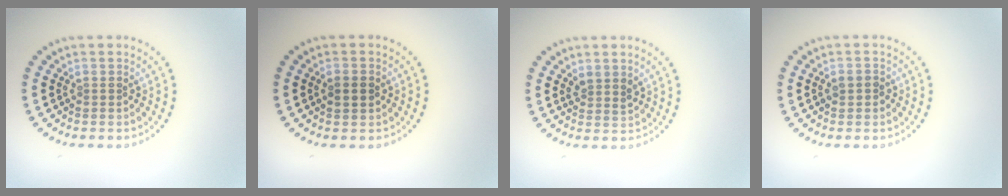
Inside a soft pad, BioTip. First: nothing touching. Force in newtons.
{"total": 2.1, "press": 2.1, "slide": 0.2}
{"total": 1.5, "press": 1.3, "slide": 0.8}
{"total": 1.4, "press": 1.4, "slide": 0.3}